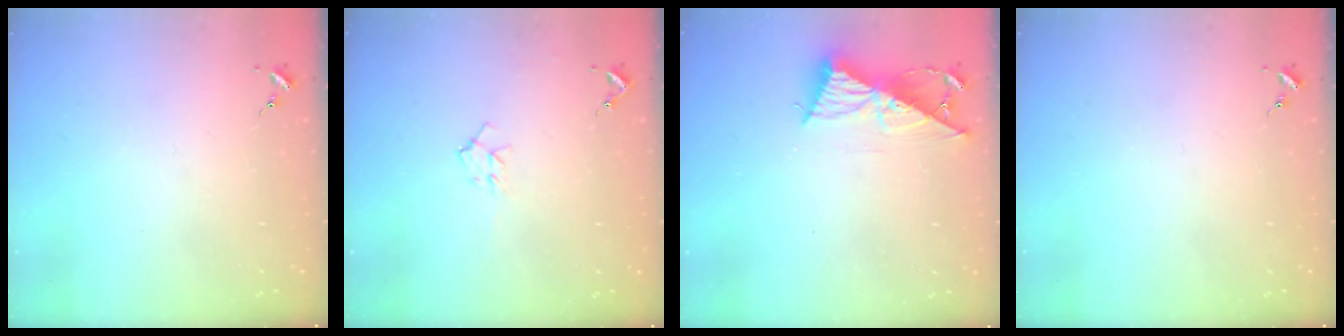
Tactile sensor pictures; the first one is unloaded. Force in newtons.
{"total": 7.7, "press": 7.6, "slide": 0.9}
{"total": 10.6, "press": 10.5, "slide": 0.8}
{"total": 0.0}